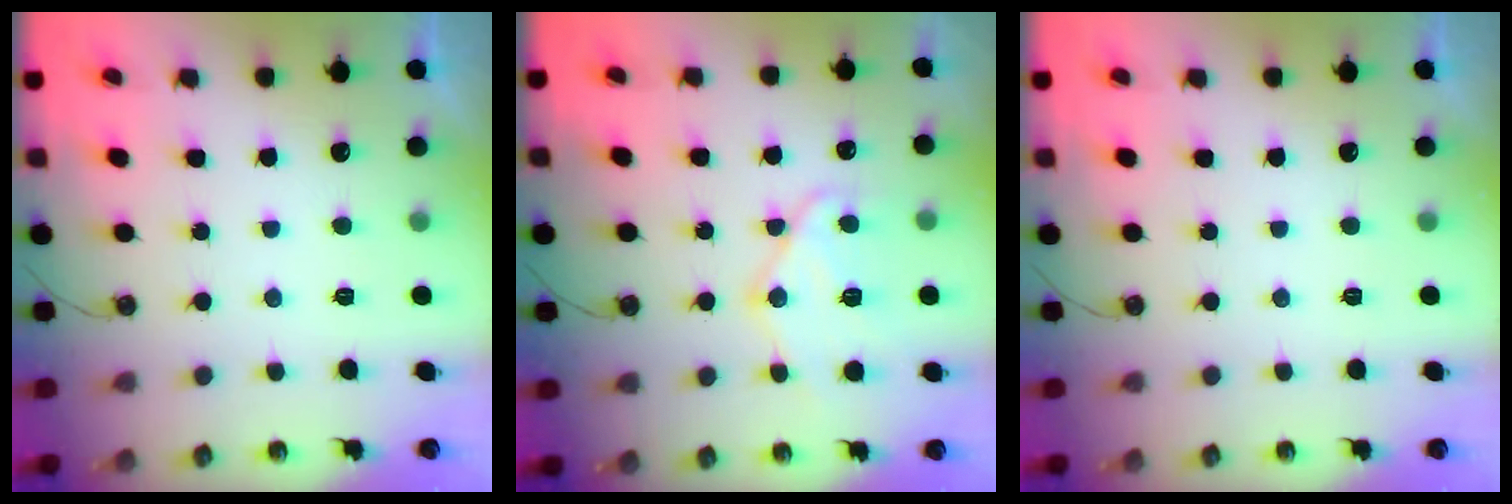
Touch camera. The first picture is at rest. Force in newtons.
{"total": 13.9, "press": 13.8, "slide": 1.4}
{"total": 0.0}